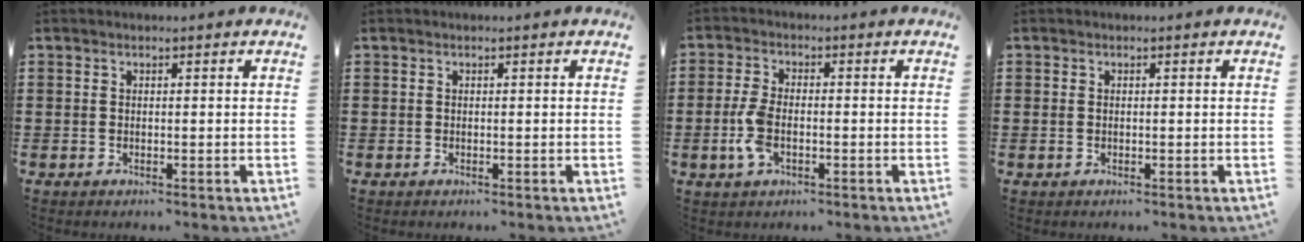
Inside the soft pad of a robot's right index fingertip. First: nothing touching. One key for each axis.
{"total": 0.0}
{"total": 5.3, "fx": -1.3, "fy": 2.5, "fz": 4.5, "tx": -0.107, "ty": -0.005, "tz": -0.028}
{"total": 0.6, "fx": -0.1, "fy": 0.3, "fz": 0.5, "tx": -0.012, "ty": 0.000, "tz": -0.002}